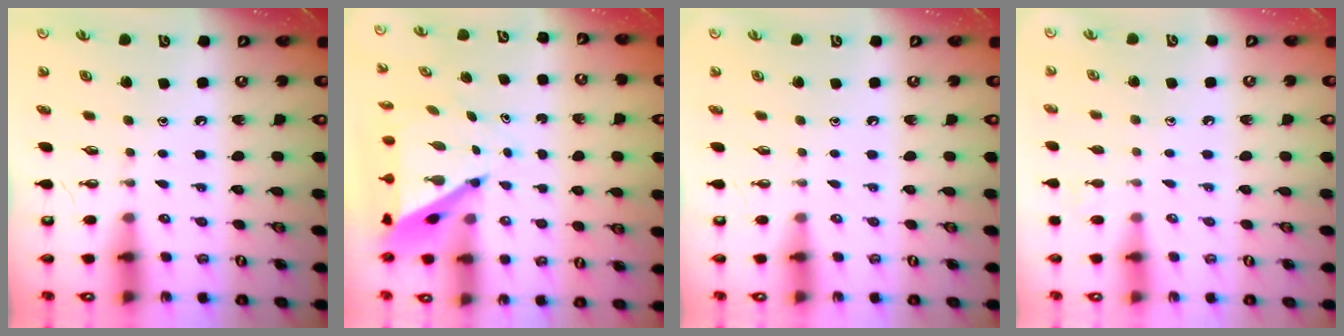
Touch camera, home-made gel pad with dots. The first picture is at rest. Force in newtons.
{"total": 6.8, "press": 6.8, "slide": 0.5}
{"total": 0.0}
{"total": 4.9, "press": 4.8, "slide": 0.4}